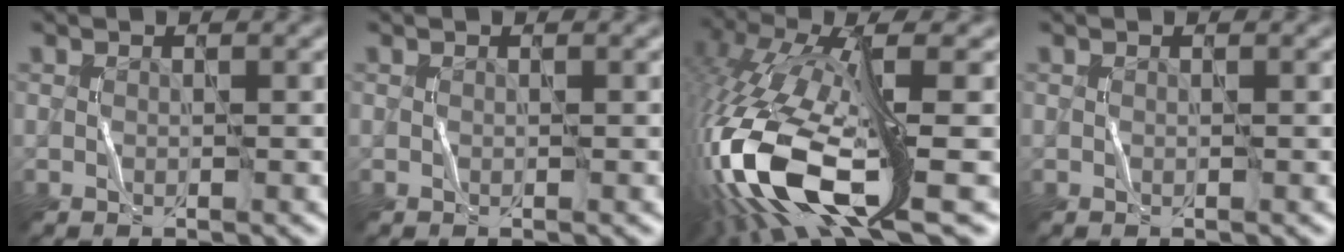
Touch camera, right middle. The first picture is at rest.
{"total": 0.0}
{"total": 15.1, "force": [-4.8, 5.2, 13.3], "torque": [-0.303, -0.009, -0.086]}
{"total": 0.0}